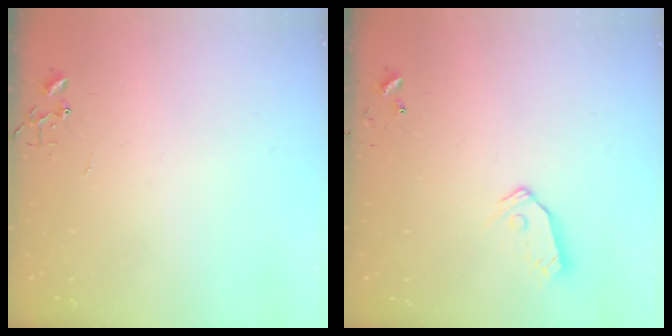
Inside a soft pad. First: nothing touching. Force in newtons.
{"total": 8.1, "press": 8.1, "slide": 0.7}